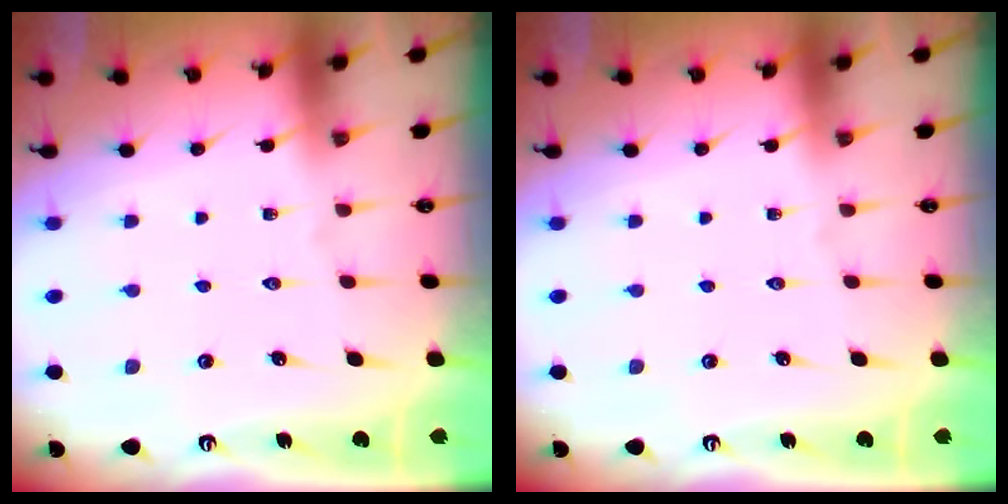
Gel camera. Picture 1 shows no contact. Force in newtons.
{"total": 0.0}